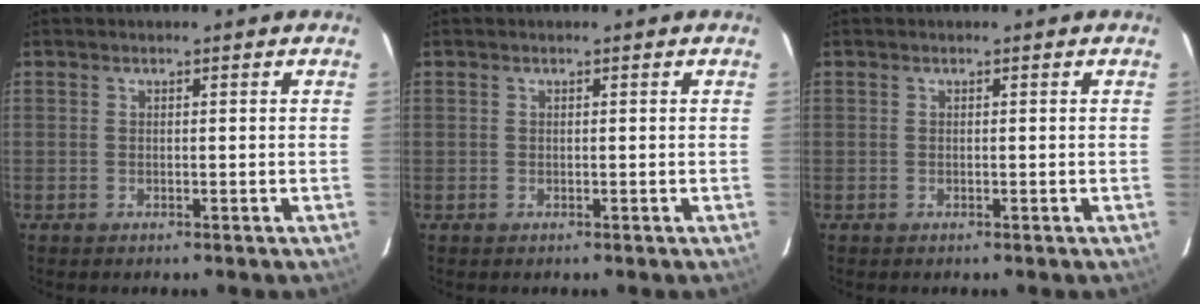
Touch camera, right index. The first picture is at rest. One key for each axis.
{"total": 0.0}
{"total": 0.0}